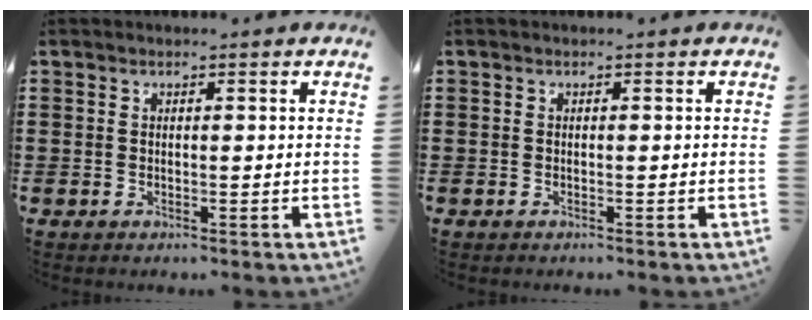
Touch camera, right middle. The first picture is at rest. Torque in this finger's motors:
{"motor_torque": [2.14, 0.00, -0.05, 0.01]}